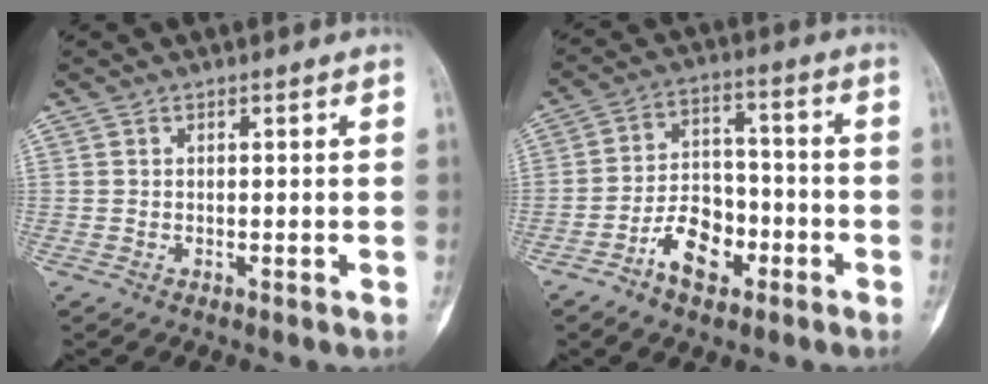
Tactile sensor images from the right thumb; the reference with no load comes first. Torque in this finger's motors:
{"motor_torque": [0.15, 0.26, 0.28, 0.15, -0.04]}